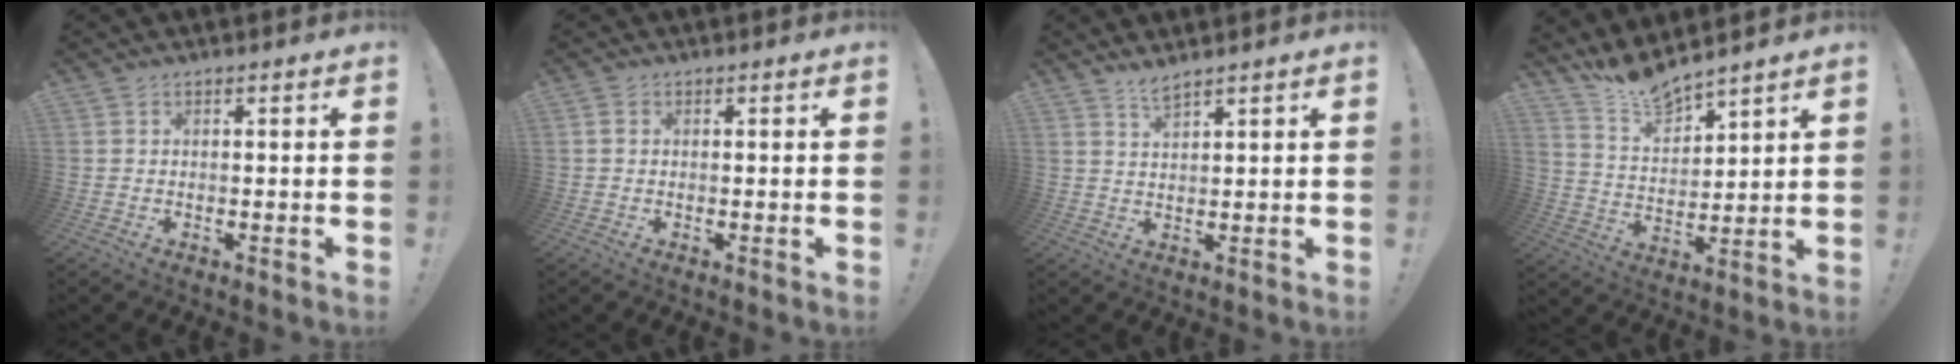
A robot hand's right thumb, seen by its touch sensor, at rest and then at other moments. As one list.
[{"total": 1.0, "force": [0.1, 0.8, 0.6], "torque": [-0.012, 0.004, 0.003]}, {"total": 3.2, "force": [2.8, 0.1, 1.4], "torque": [-0.018, -0.022, 0.047]}, {"total": 10.0, "force": [9.7, 1.3, 2.0], "torque": [-0.050, -0.082, 0.178]}]